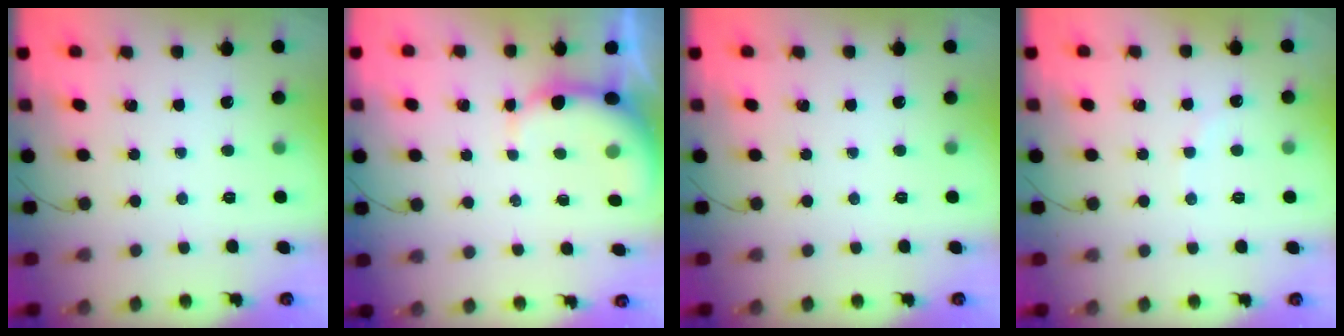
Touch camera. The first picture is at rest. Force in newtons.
{"total": 4.1, "press": 4.0, "slide": 0.7}
{"total": 0.0}
{"total": 3.9, "press": 3.8, "slide": 0.6}